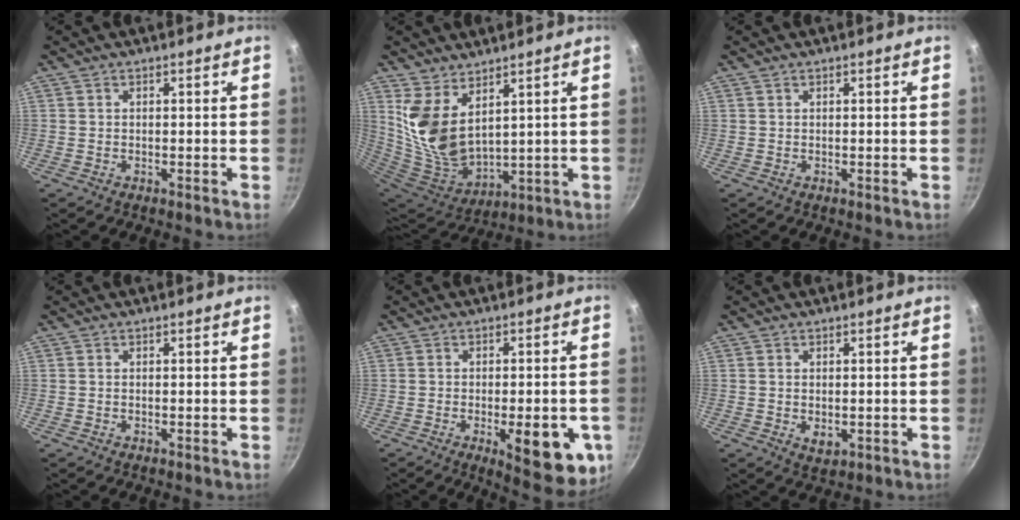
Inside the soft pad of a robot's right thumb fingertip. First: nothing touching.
{"total": 12.6, "force": [6.1, 6.8, 8.7], "torque": [-0.164, -0.068, 0.139]}
{"total": 0.0}
{"total": 0.0}
{"total": 14.8, "force": [-4.6, 5.5, 12.9], "torque": [-0.127, -0.001, -0.053]}
{"total": 3.1, "force": [-0.3, 2.0, 2.3], "torque": [-0.036, -0.009, -0.002]}